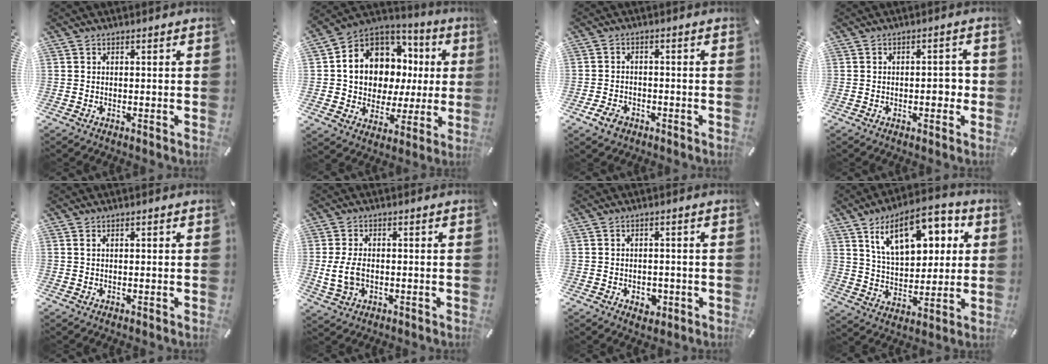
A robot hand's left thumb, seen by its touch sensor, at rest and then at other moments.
{"total": 11.4, "force": [3.6, 9.7, 4.8], "torque": [-0.094, -0.047, 0.074]}
{"total": 3.7, "force": [-2.3, 2.6, 1.3], "torque": [-0.033, 0.010, -0.047]}
{"total": 3.9, "force": [-0.7, 2.0, 3.2], "torque": [-0.041, 0.002, -0.017]}
{"total": 1.0, "force": [0.3, 0.4, 0.9], "torque": [-0.017, 0.002, 0.004]}
{"total": 6.3, "force": [-0.6, 4.3, 4.6], "torque": [-0.104, 0.002, -0.011]}
{"total": 3.2, "force": [-0.9, 2.6, 1.7], "torque": [-0.020, 0.003, -0.015]}
{"total": 17.2, "force": [8.3, 9.5, 11.7], "torque": [-0.188, -0.016, 0.144]}